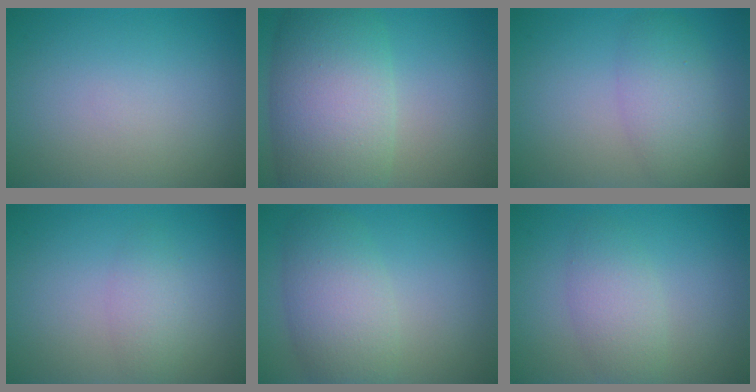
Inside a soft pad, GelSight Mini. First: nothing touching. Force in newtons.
{"total": 10.4, "press": 10.3, "slide": 0.4}
{"total": 3.8, "press": 3.8, "slide": 0.0}
{"total": 1.8, "press": 1.8, "slide": 0.0}
{"total": 5.3, "press": 5.3, "slide": 0.1}
{"total": 2.9, "press": 2.9, "slide": 0.1}